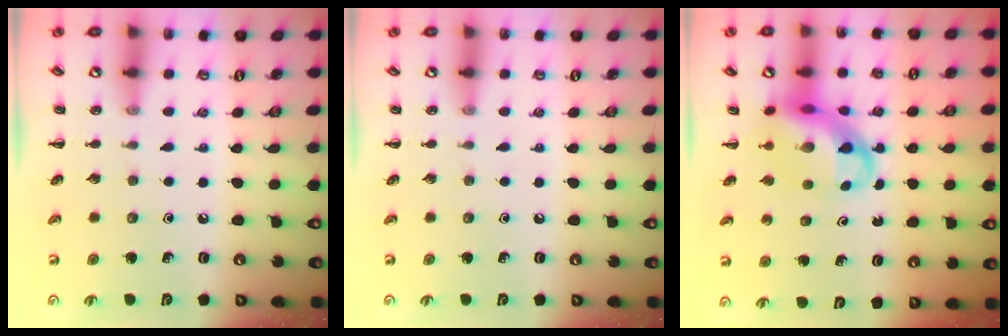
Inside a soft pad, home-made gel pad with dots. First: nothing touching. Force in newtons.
{"total": 0.0}
{"total": 8.4, "press": 8.2, "slide": 2.1}